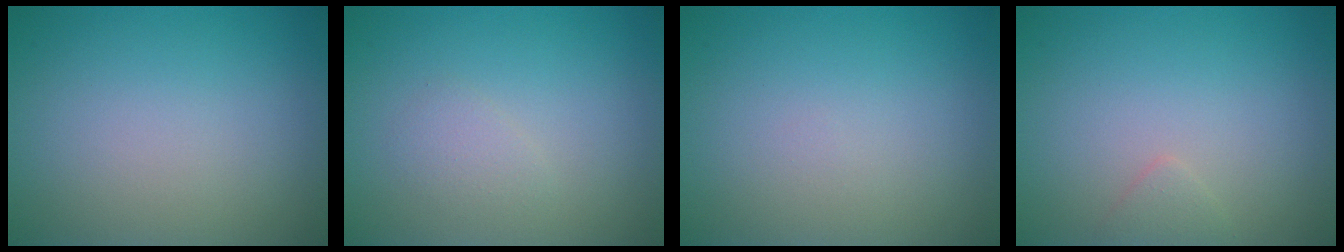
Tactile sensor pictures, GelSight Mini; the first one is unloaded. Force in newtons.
{"total": 1.1, "press": 1.1, "slide": 0.1}
{"total": 0.0}
{"total": 0.8, "press": 0.8, "slide": 0.0}